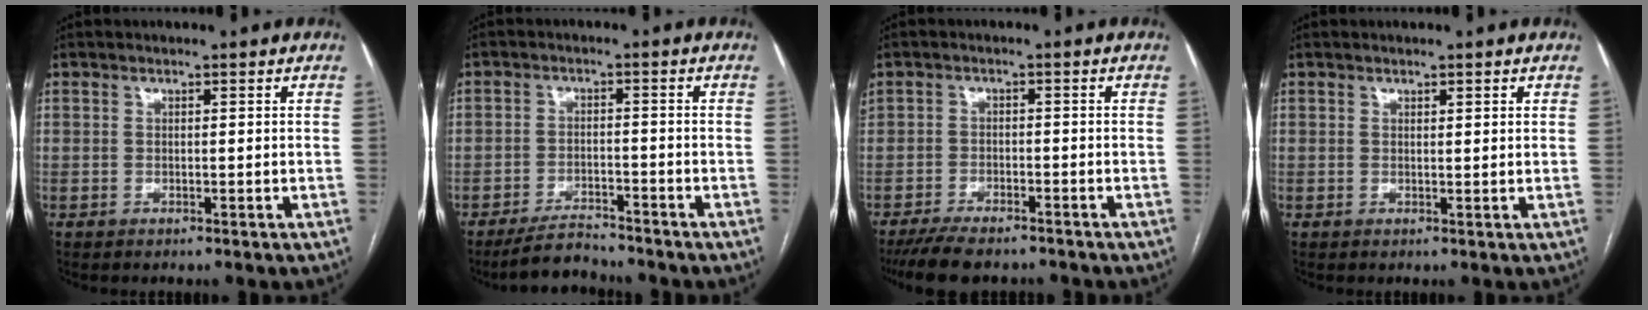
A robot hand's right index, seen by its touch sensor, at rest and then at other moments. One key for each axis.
{"total": 4.8, "fx": -4.6, "fy": 1.1, "fz": 1.1, "tx": -0.022, "ty": -0.011, "tz": -0.079}
{"total": 8.3, "fx": -7.1, "fy": 2.5, "fz": 3.5, "tx": -0.054, "ty": -0.011, "tz": -0.111}
{"total": 1.0, "fx": 0.7, "fy": 0.2, "fz": 0.7, "tx": -0.012, "ty": 0.001, "tz": 0.009}